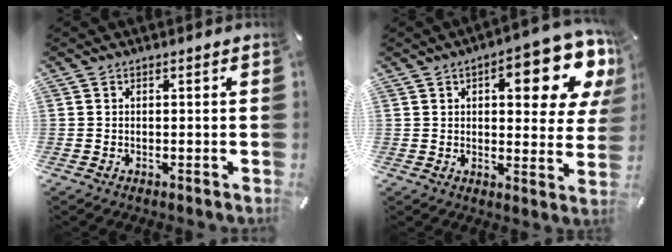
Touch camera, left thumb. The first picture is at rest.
{"total": 16.8, "force": [7.4, 6.7, 13.6], "torque": [-0.163, -0.039, 0.112]}